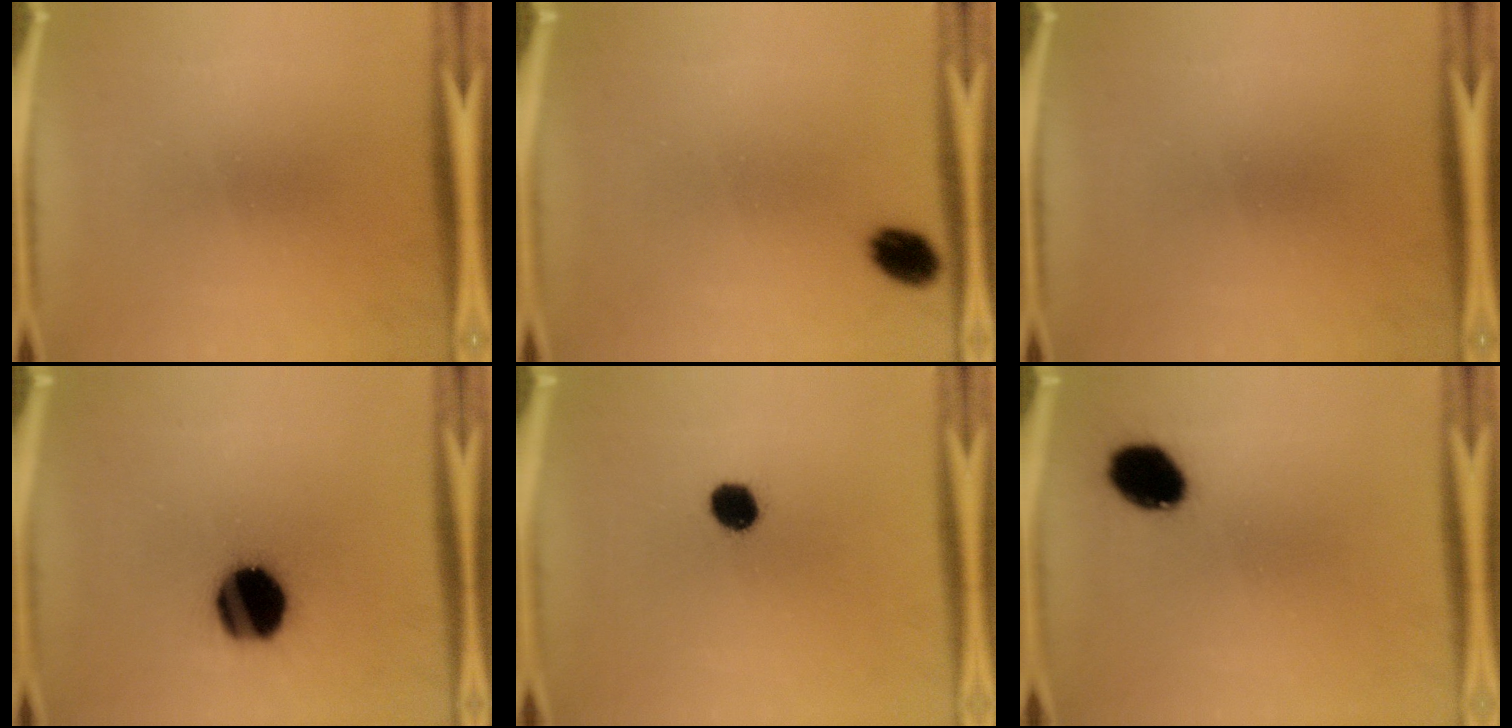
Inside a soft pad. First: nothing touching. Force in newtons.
{"total": 4.7}
{"total": 0.0}
{"total": 17.1}
{"total": 5.9}
{"total": 9.8}